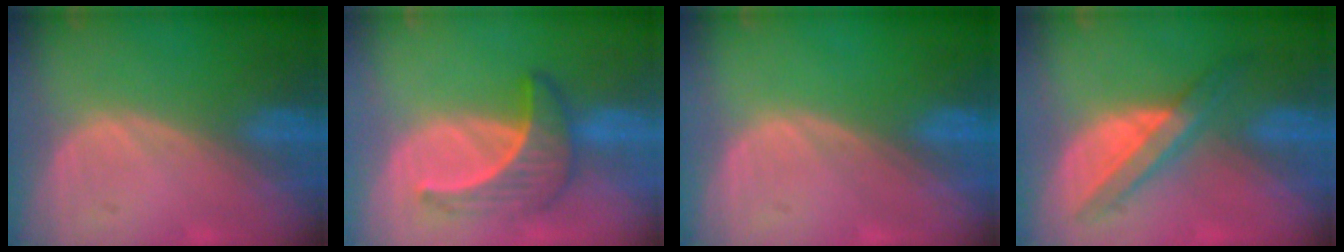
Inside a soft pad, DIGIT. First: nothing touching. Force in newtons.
{"total": 6.7, "press": 6.1, "slide": 2.6}
{"total": 0.0}
{"total": 5.8, "press": 5.7, "slide": 0.9}